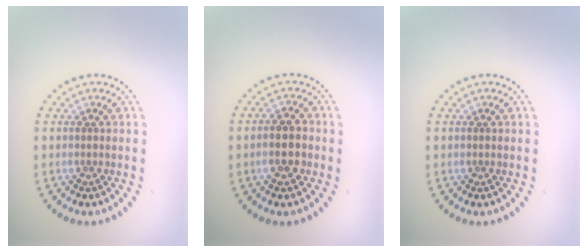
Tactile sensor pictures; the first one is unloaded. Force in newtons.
{"total": 2.8, "press": 2.7, "slide": 0.7}
{"total": 0.0}